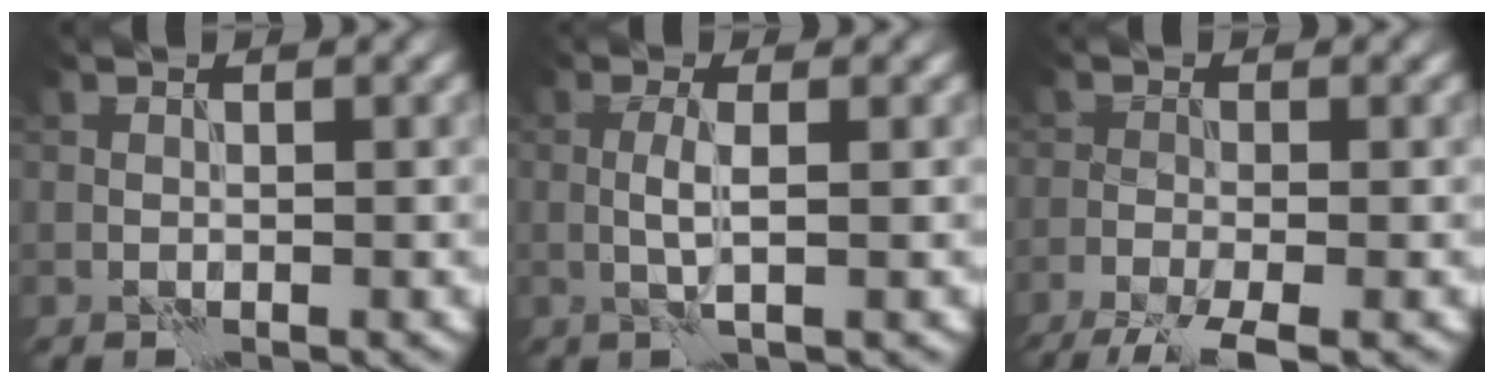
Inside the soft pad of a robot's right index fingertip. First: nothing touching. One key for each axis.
{"total": 2.1, "fx": 0.0, "fy": 0.3, "fz": 2.0, "tx": -0.044, "ty": 0.002, "tz": -0.003}
{"total": 5.6, "fx": -4.0, "fy": 1.2, "fz": 3.7, "tx": -0.068, "ty": -0.023, "tz": -0.078}